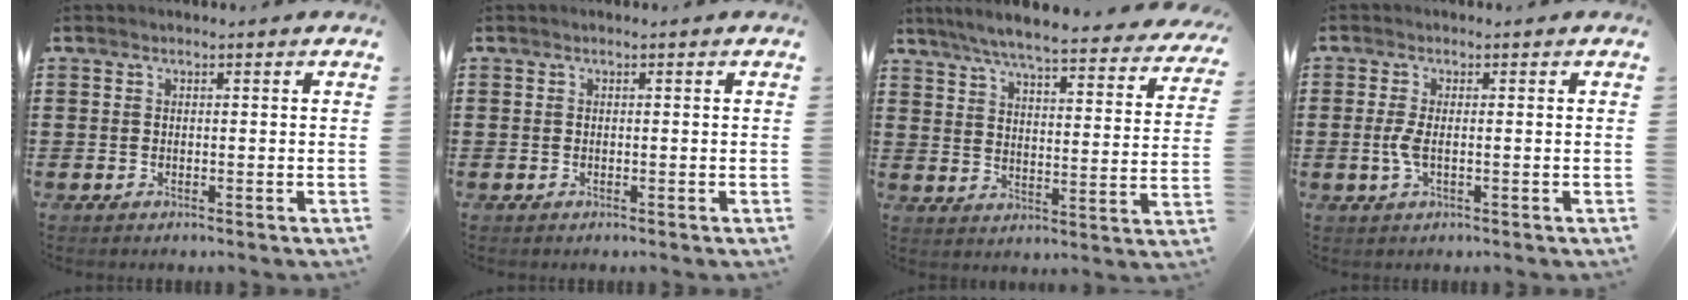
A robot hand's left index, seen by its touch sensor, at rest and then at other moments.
{"total": 0.0}
{"total": 6.3, "force": [5.7, -0.4, 2.7], "torque": [-0.079, -0.043, 0.094]}
{"total": 2.8, "force": [-0.4, 0.8, 2.6], "torque": [-0.070, -0.007, -0.013]}